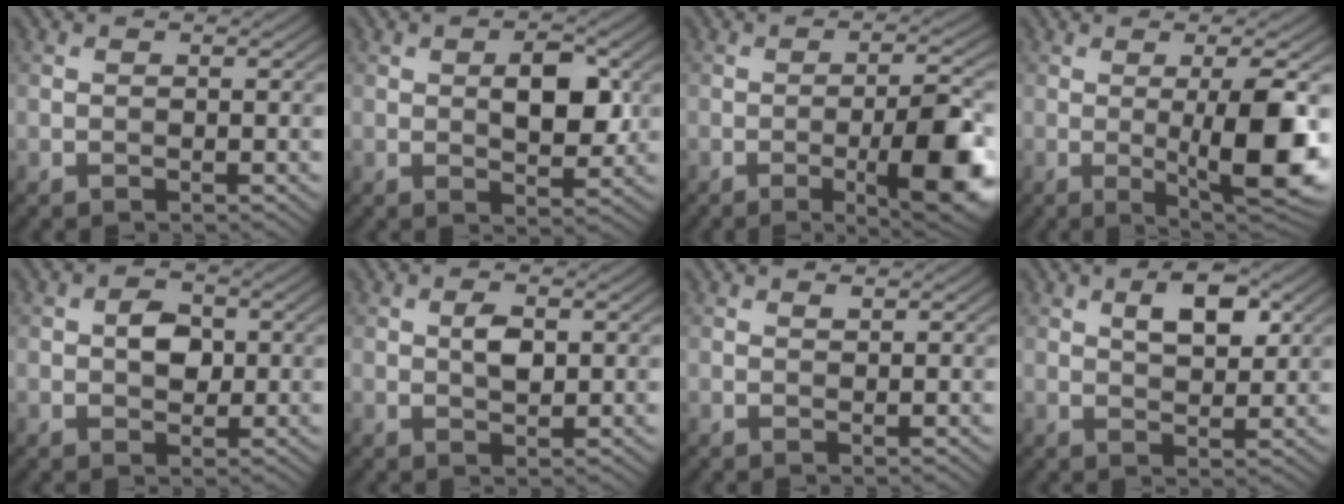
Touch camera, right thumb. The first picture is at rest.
{"total": 5.5, "force": [0.8, 2.7, 4.8], "torque": [-0.072, -0.003, 0.015]}
{"total": 9.6, "force": [-3.1, 2.2, 8.9], "torque": [-0.134, -0.003, -0.046]}
{"total": 10.4, "force": [-0.6, 2.2, 10.1], "torque": [-0.156, 0.000, -0.005]}
{"total": 3.4, "force": [0.3, 2.4, 2.4], "torque": [-0.046, 0.000, 0.002]}
{"total": 2.7, "force": [0.6, 1.3, 2.3], "torque": [-0.044, 0.000, 0.009]}
{"total": 0.7, "force": [0.6, 0.1, 0.4], "torque": [-0.007, -0.001, 0.011]}
{"total": 5.2, "force": [2.1, 2.3, 4.1], "torque": [-0.072, 0.001, 0.036]}